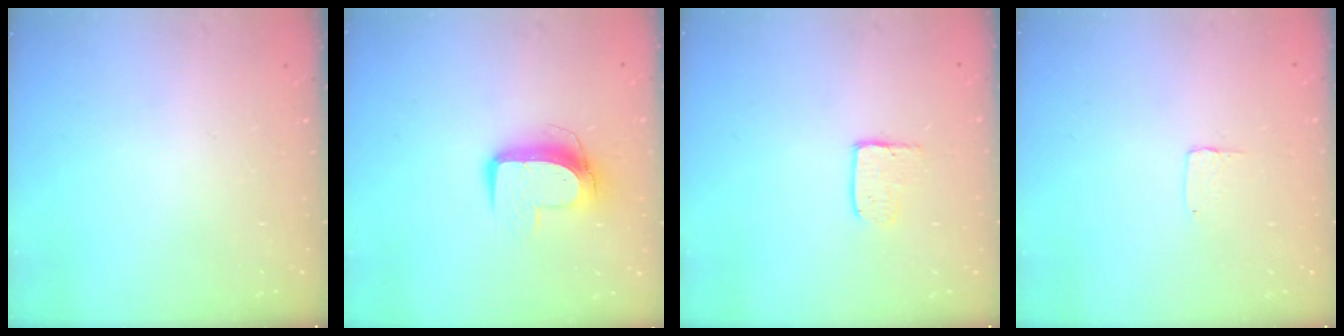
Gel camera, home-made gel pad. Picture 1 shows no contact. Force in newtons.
{"total": 10.2, "press": 10.2, "slide": 0.6}
{"total": 4.0, "press": 4.0, "slide": 0.4}
{"total": 3.7, "press": 3.6, "slide": 0.3}